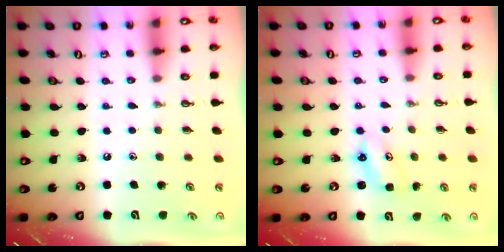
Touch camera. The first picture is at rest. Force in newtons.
{"total": 4.5, "press": 4.4, "slide": 0.4}